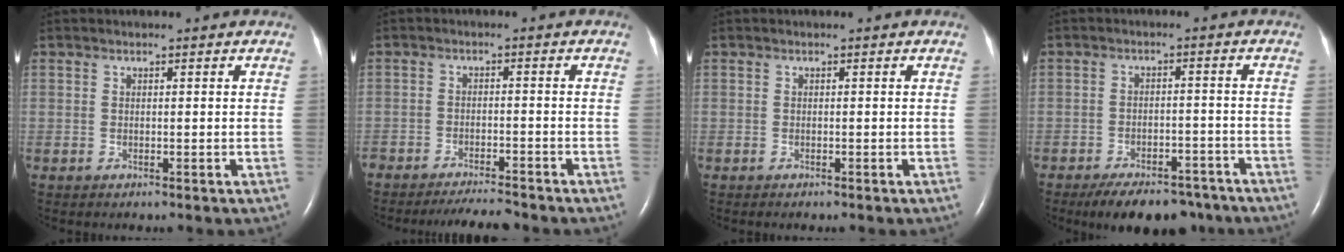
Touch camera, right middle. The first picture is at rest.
{"total": 5.8, "force": [-5.6, 0.4, 1.8], "torque": [-0.025, -0.014, -0.089]}
{"total": 0.0}
{"total": 11.4, "force": [-9.2, 4.7, 4.8], "torque": [-0.059, 0.004, -0.129]}